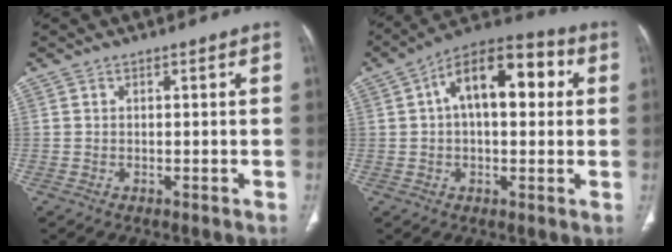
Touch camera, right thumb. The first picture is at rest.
{"total": 16.0, "force": [3.5, 8.3, 13.2], "torque": [-0.179, 0.036, 0.046]}